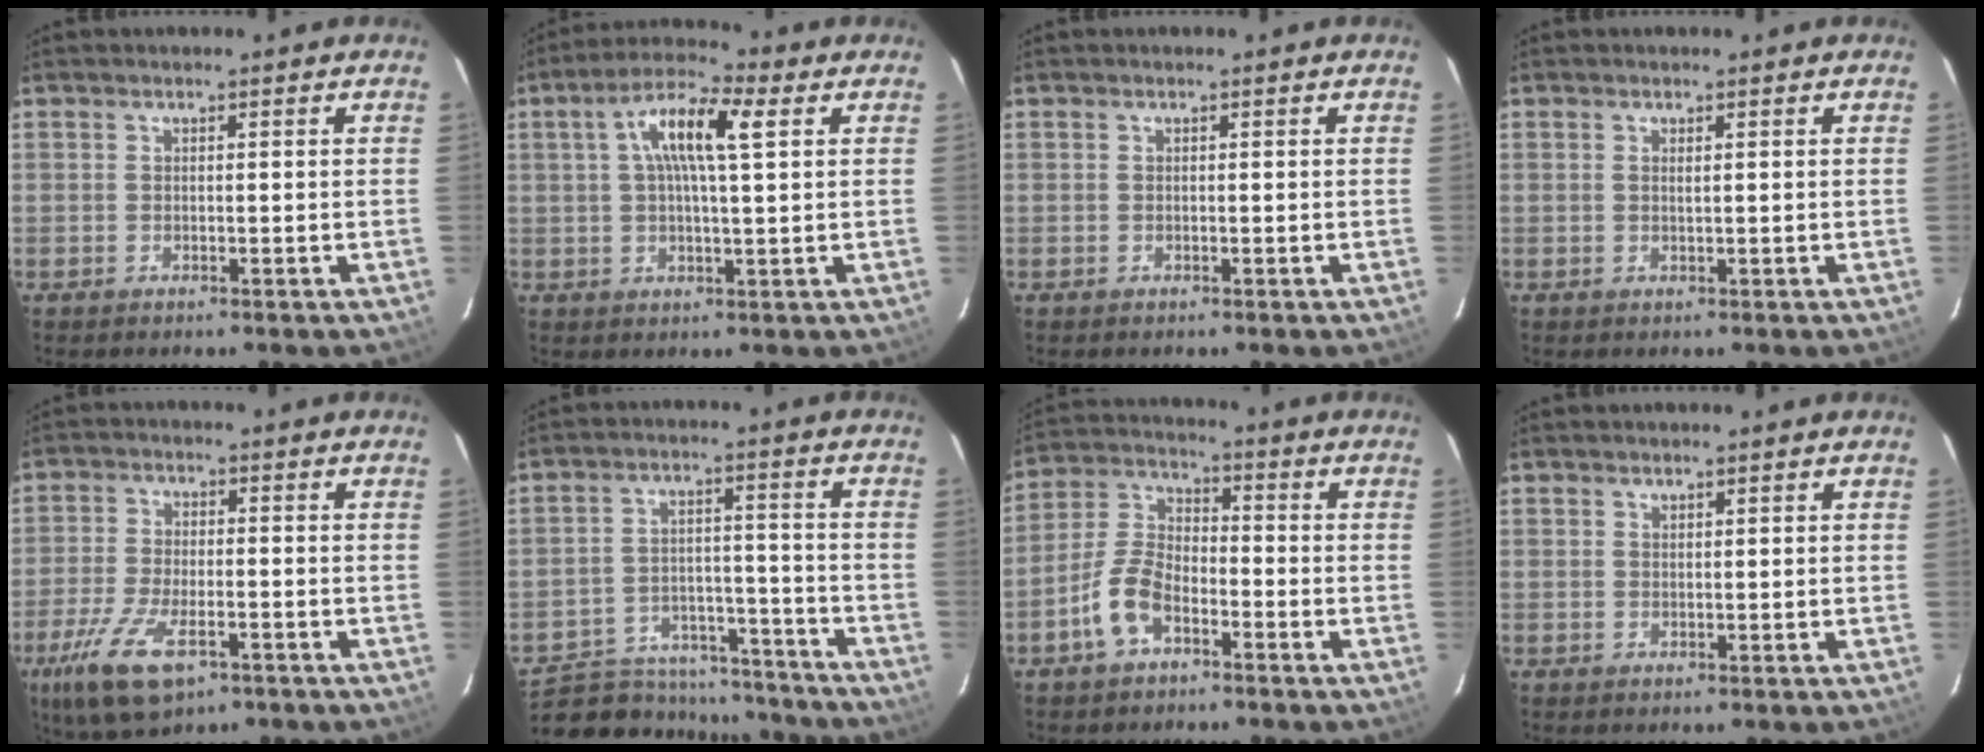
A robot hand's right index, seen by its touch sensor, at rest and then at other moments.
{"total": 9.7, "force": [2.9, 2.3, 9.0], "torque": [-0.162, 0.022, 0.047]}
{"total": 0.0}
{"total": 0.7, "force": [0.3, 0.0, 0.7], "torque": [-0.013, 0.001, 0.005]}
{"total": 11.9, "force": [-6.4, 4.6, 8.8], "torque": [-0.202, -0.031, -0.119]}
{"total": 19.1, "force": [-15.7, 9.1, 6.0], "torque": [-0.137, 0.033, -0.206]}
{"total": 8.3, "force": [-4.6, 4.2, 5.5], "torque": [-0.125, 0.014, -0.091]}
{"total": 0.7, "force": [0.6, 0.3, 0.0], "torque": [0.000, 0.001, 0.012]}